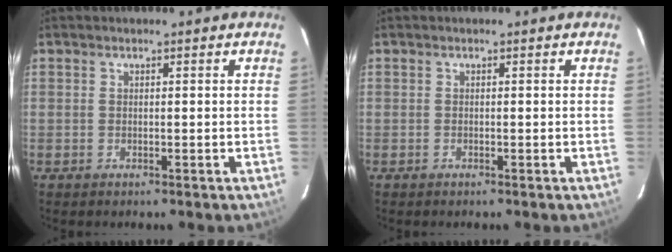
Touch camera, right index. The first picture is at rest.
{"total": 0.0}